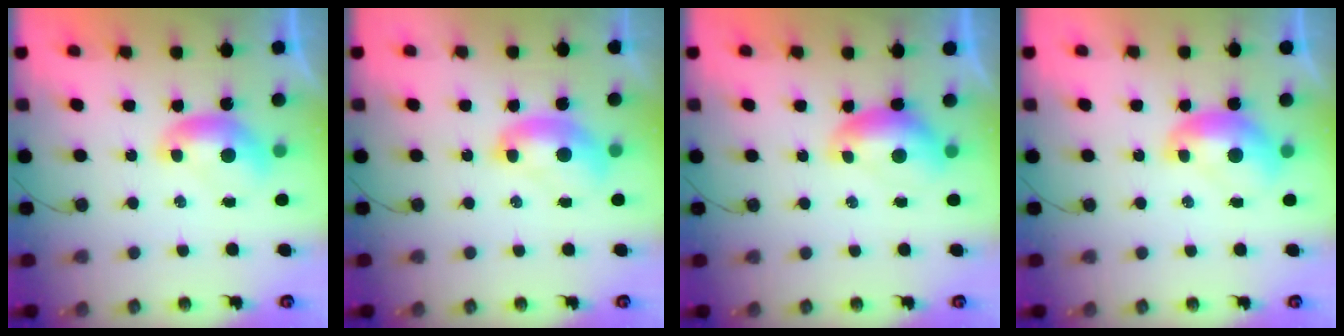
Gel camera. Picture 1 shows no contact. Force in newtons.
{"total": 1.9, "press": 1.9, "slide": 0.1}
{"total": 0.6, "press": 0.6, "slide": 0.2}
{"total": 1.6, "press": 1.6, "slide": 0.3}